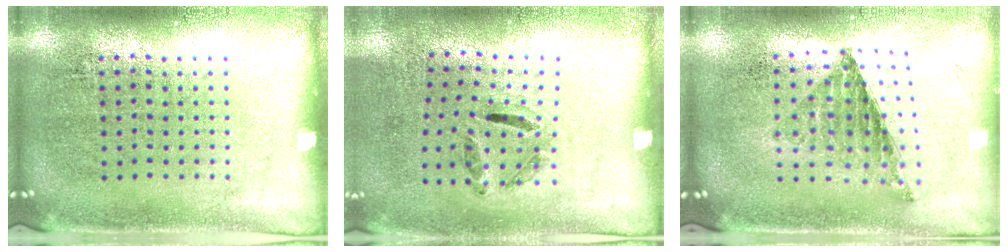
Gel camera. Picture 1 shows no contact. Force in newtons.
{"total": 1.3, "press": 0.7, "slide": 1.1}
{"total": 0.8, "press": 0.8, "slide": 0.1}